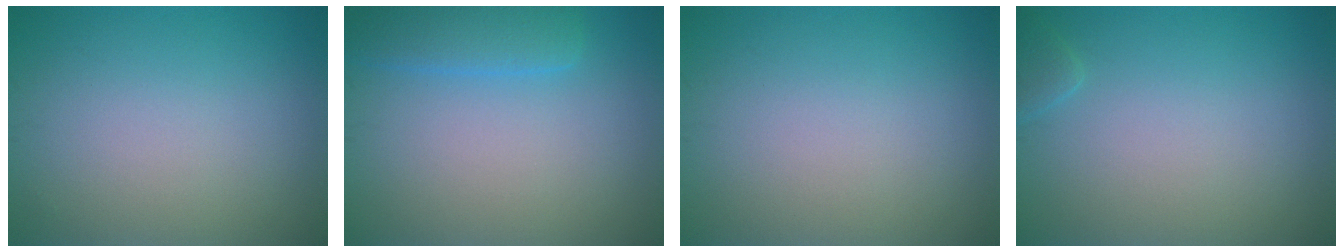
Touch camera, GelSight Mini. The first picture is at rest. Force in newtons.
{"total": 3.3, "press": 3.3, "slide": 0.2}
{"total": 0.0}
{"total": 0.9, "press": 0.9, "slide": 0.1}